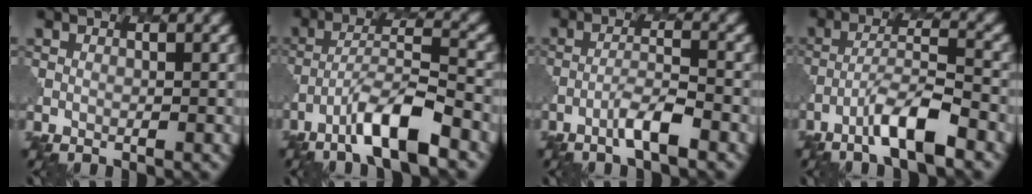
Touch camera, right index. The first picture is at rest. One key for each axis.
{"total": 6.5, "fx": -4.1, "fy": 1.3, "fz": 4.8, "tx": -0.083, "ty": 0.008, "tz": -0.072}
{"total": 3.0, "fx": -1.8, "fy": 0.2, "fz": 2.3, "tx": -0.045, "ty": 0.006, "tz": -0.041}
{"total": 4.9, "fx": -3.1, "fy": 0.8, "fz": 3.7, "tx": -0.064, "ty": 0.008, "tz": -0.058}